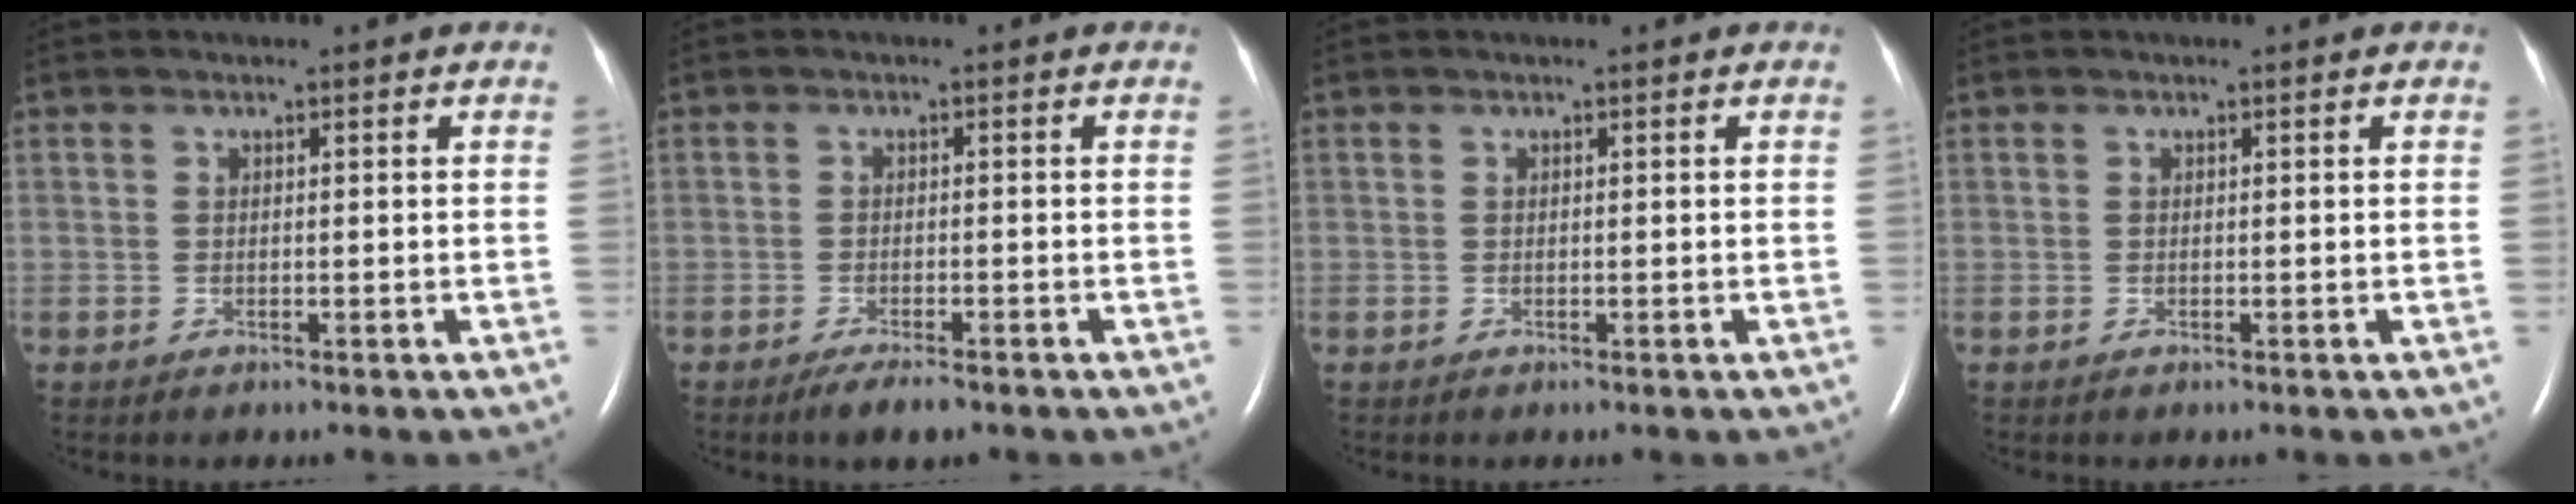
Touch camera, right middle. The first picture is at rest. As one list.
[{"total": 3.2, "force": [-2.4, 0.6, 2.1], "torque": [-0.039, -0.005, -0.039]}, {"total": 0.0}, {"total": 0.0}]